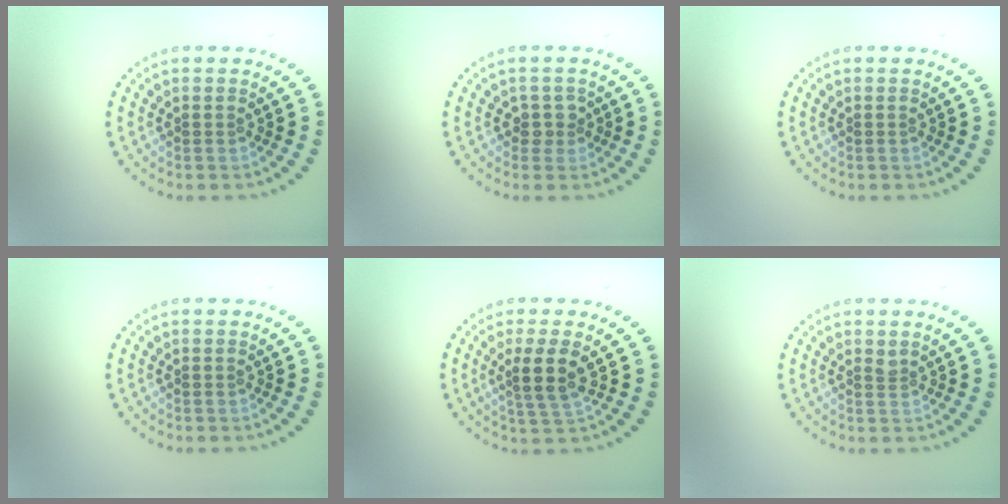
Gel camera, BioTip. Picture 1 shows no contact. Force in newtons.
{"total": 1.5, "press": 1.3, "slide": 0.9}
{"total": 0.0}
{"total": 0.0}
{"total": 2.9, "press": 2.6, "slide": 1.4}
{"total": 0.6, "press": 0.5, "slide": 0.4}